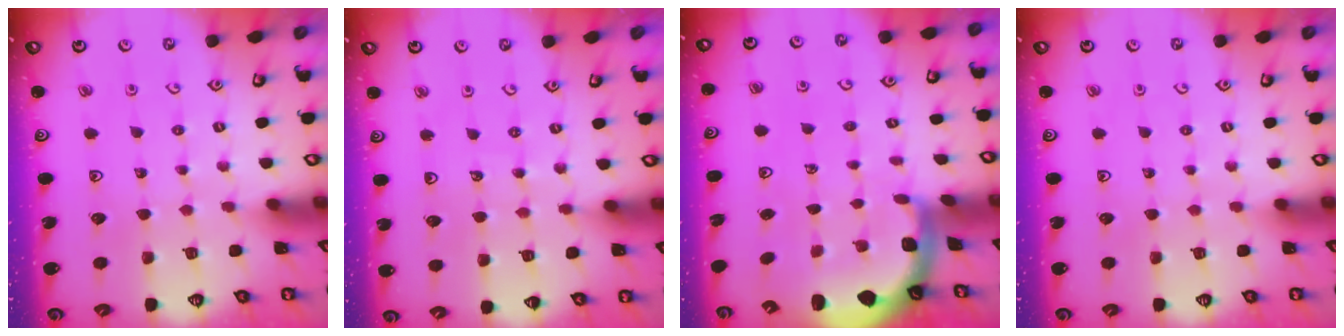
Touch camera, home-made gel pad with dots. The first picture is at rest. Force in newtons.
{"total": 5.0, "press": 4.8, "slide": 1.5}
{"total": 1.7, "press": 1.6, "slide": 0.3}
{"total": 0.0}